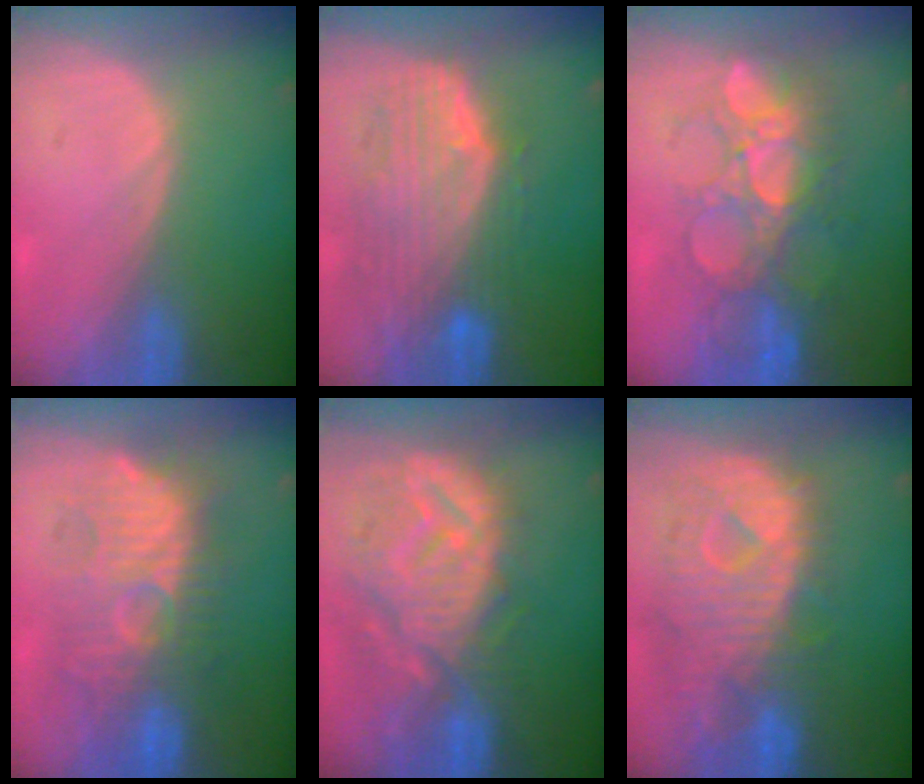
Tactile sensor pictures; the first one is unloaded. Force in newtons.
{"total": 10.4, "press": 9.1, "slide": 5.2}
{"total": 9.0, "press": 8.8, "slide": 2.0}
{"total": 10.3, "press": 10.3, "slide": 0.6}
{"total": 12.6, "press": 11.2, "slide": 5.8}
{"total": 12.1, "press": 10.5, "slide": 6.1}